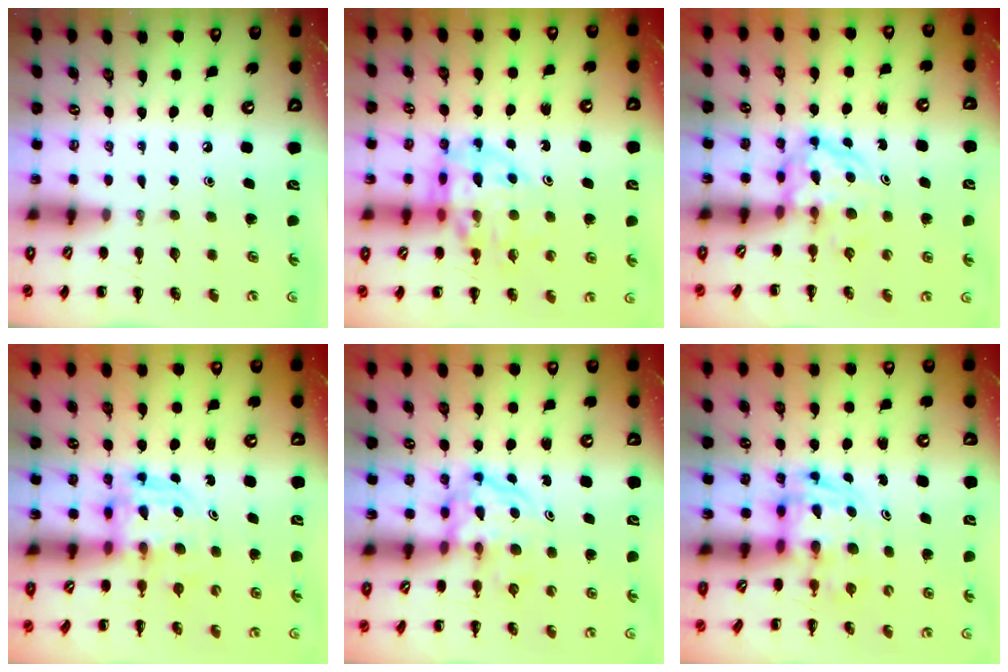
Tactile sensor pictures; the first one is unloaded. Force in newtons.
{"total": 14.7, "press": 14.3, "slide": 3.6}
{"total": 3.9, "press": 3.9, "slide": 0.5}
{"total": 3.8, "press": 3.8, "slide": 0.3}
{"total": 3.9, "press": 3.8, "slide": 0.4}
{"total": 2.7, "press": 2.6, "slide": 0.5}